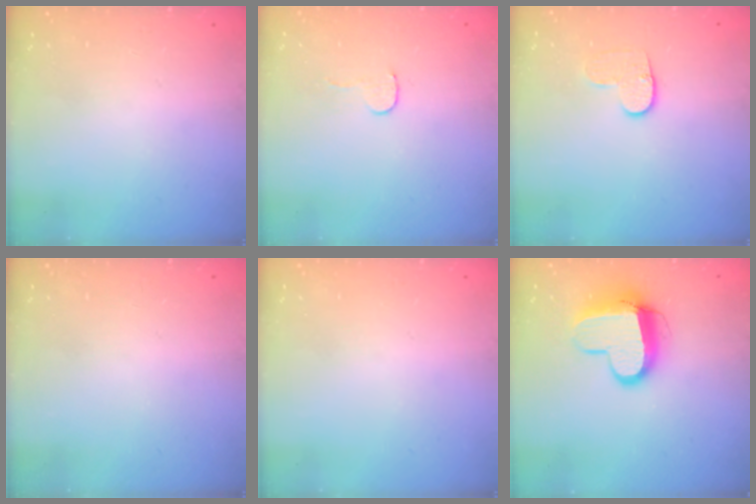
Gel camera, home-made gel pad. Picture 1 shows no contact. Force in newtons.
{"total": 4.1, "press": 4.1, "slide": 0.3}
{"total": 7.0, "press": 7.0, "slide": 0.7}
{"total": 0.0}
{"total": 0.0}
{"total": 11.2, "press": 11.2, "slide": 0.9}